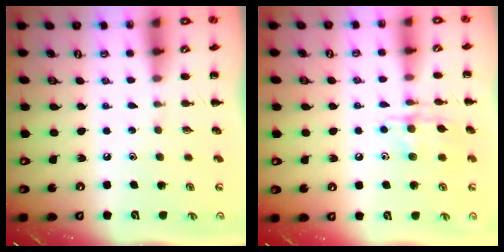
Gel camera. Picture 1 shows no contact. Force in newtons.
{"total": 10.8, "press": 10.7, "slide": 0.7}